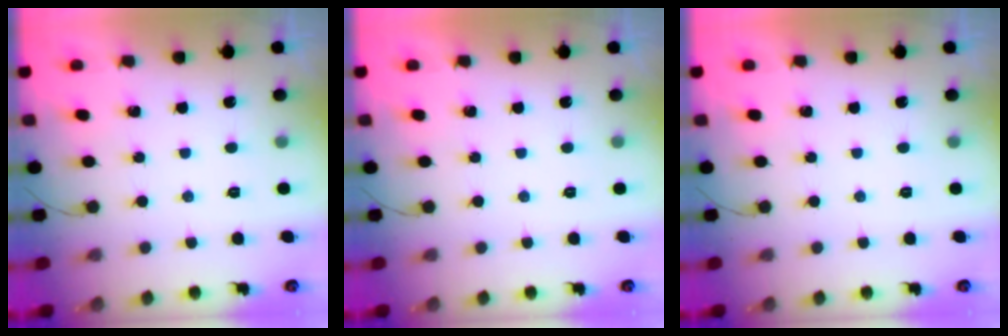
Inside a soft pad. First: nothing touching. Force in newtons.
{"total": 0.0}
{"total": 0.0}